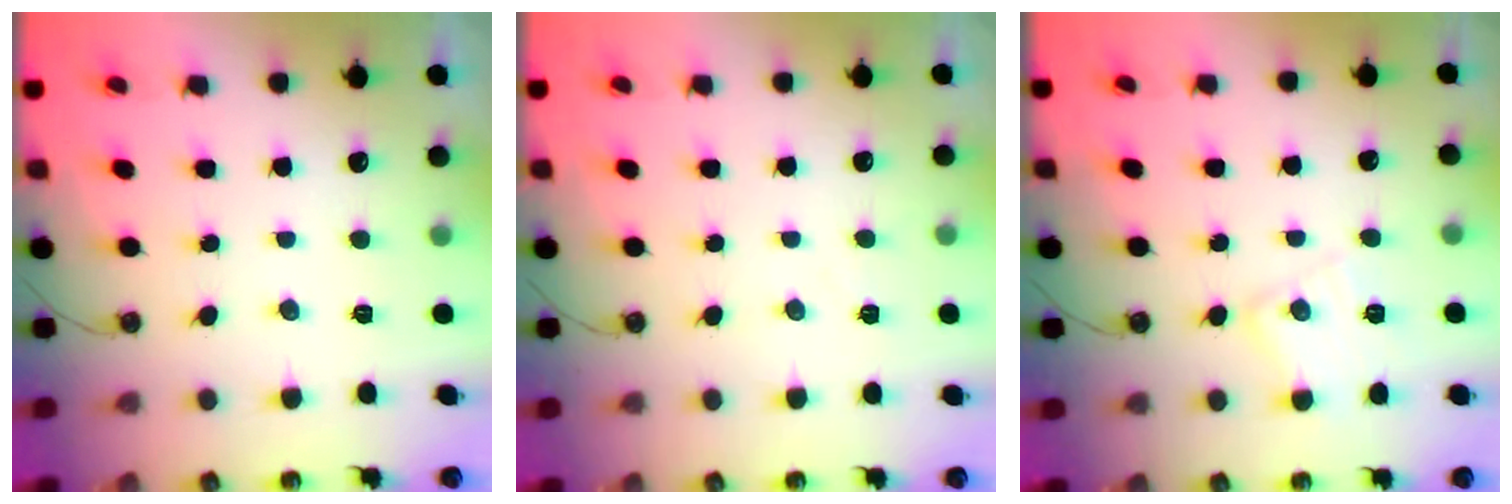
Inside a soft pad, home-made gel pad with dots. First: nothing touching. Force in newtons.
{"total": 4.8, "press": 4.8, "slide": 0.7}
{"total": 8.6, "press": 8.6, "slide": 0.6}